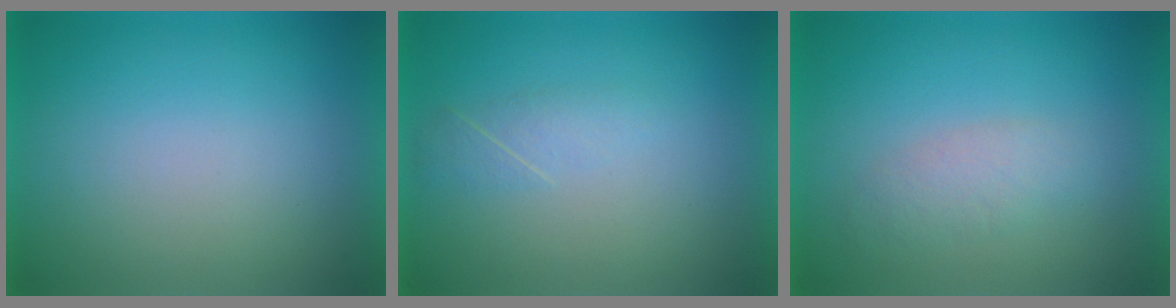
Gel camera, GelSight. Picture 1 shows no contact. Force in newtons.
{"total": 2.1}
{"total": 2.7}